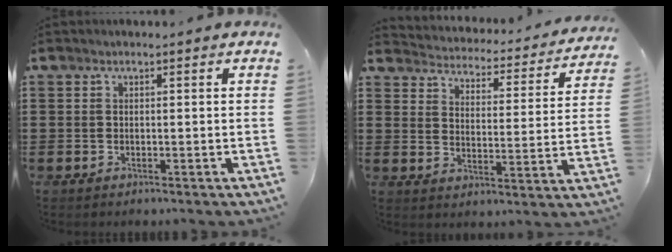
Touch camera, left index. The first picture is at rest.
{"total": 3.1, "force": [3.1, 0.1, -0.2], "torque": [-0.022, -0.033, 0.045]}